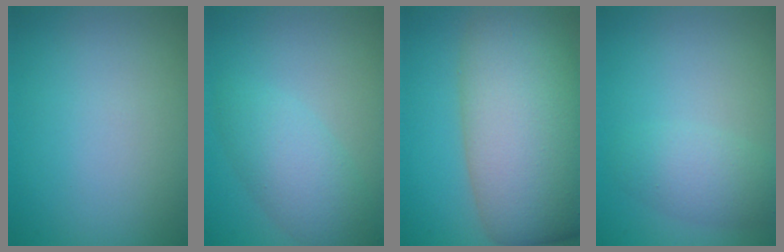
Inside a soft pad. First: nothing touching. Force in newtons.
{"total": 3.9, "press": 3.9, "slide": 0.0}
{"total": 12.7, "press": 12.6, "slide": 0.7}
{"total": 2.7, "press": 2.7, "slide": 0.1}